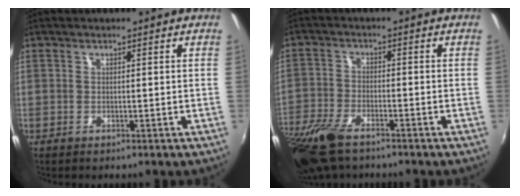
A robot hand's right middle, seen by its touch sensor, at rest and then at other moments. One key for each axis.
{"total": 12.1, "fx": -9.0, "fy": 4.4, "fz": 6.8, "tx": -0.173, "ty": -0.036, "tz": -0.179}